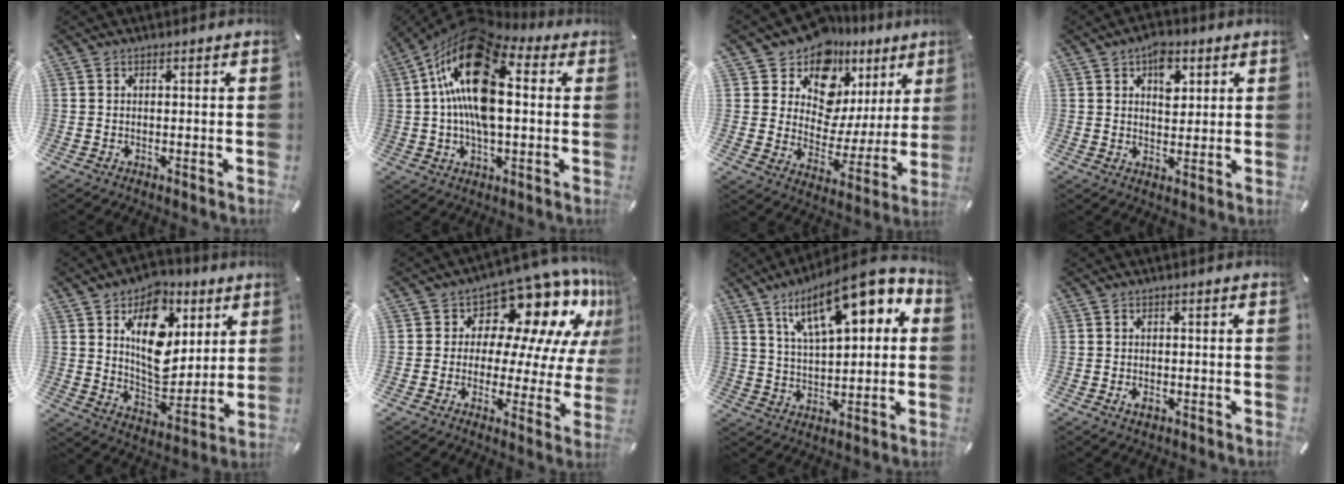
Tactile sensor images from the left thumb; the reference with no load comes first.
{"total": 21.0, "force": [4.1, 11.5, 17.0], "torque": [-0.323, -0.008, 0.066]}
{"total": 13.7, "force": [9.8, 8.5, 4.3], "torque": [-0.079, -0.098, 0.174]}
{"total": 6.5, "force": [2.9, 4.5, 3.8], "torque": [-0.036, -0.008, 0.044]}
{"total": 16.3, "force": [6.3, 11.4, 9.8], "torque": [-0.132, -0.028, 0.115]}
{"total": 14.3, "force": [9.2, 8.1, 7.4], "torque": [-0.102, -0.088, 0.153]}
{"total": 17.1, "force": [9.1, 7.1, 12.6], "torque": [-0.206, -0.029, 0.151]}
{"total": 1.7, "force": [-0.6, 1.0, 1.1], "torque": [-0.021, 0.002, -0.011]}